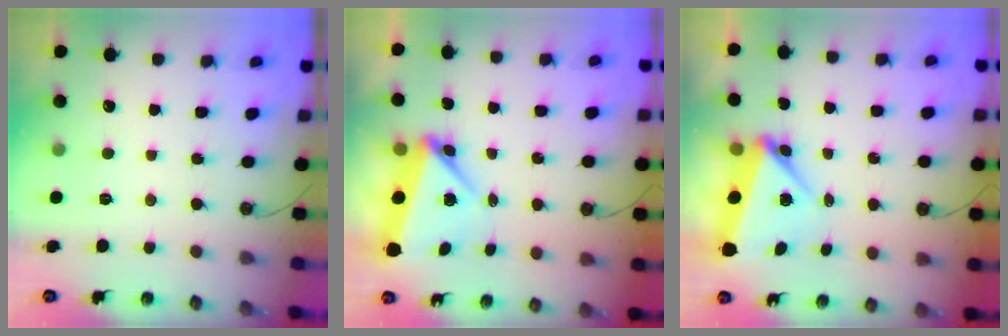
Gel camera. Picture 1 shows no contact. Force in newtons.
{"total": 5.9, "press": 5.7, "slide": 1.3}
{"total": 5.7, "press": 5.5, "slide": 1.5}